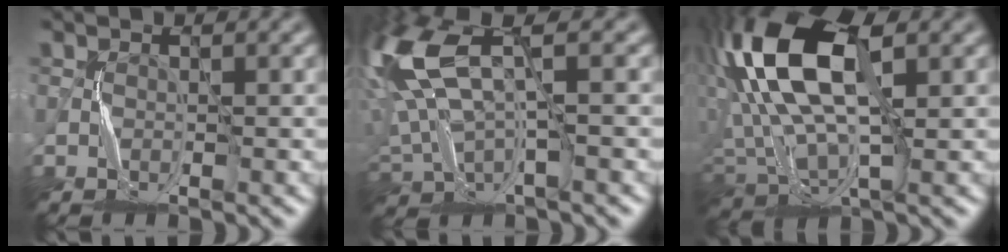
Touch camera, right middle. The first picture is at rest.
{"total": 10.3, "force": [3.1, 4.6, 8.7], "torque": [-0.225, 0.008, 0.060]}
{"total": 13.6, "force": [3.7, 6.5, 11.4], "torque": [-0.237, 0.018, 0.067]}